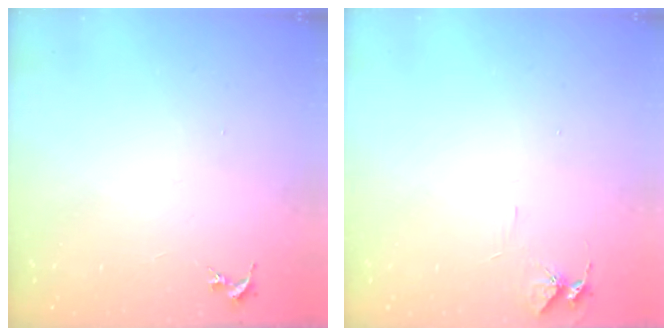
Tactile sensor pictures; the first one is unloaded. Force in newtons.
{"total": 5.4, "press": 5.4, "slide": 0.6}